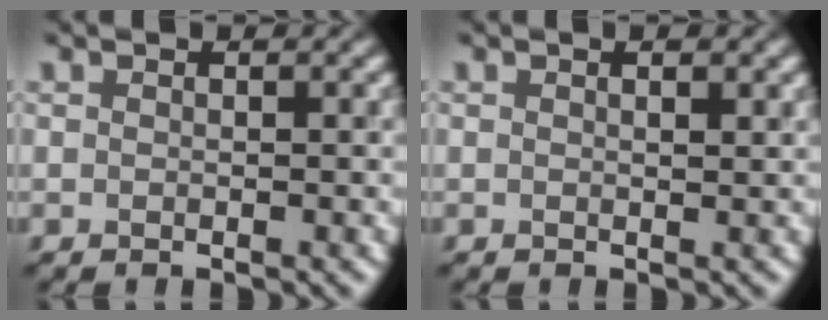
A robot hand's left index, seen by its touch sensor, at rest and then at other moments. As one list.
[{"total": 1.1, "force": [0.6, 0.2, 0.9], "torque": [-0.009, -0.002, 0.005]}]